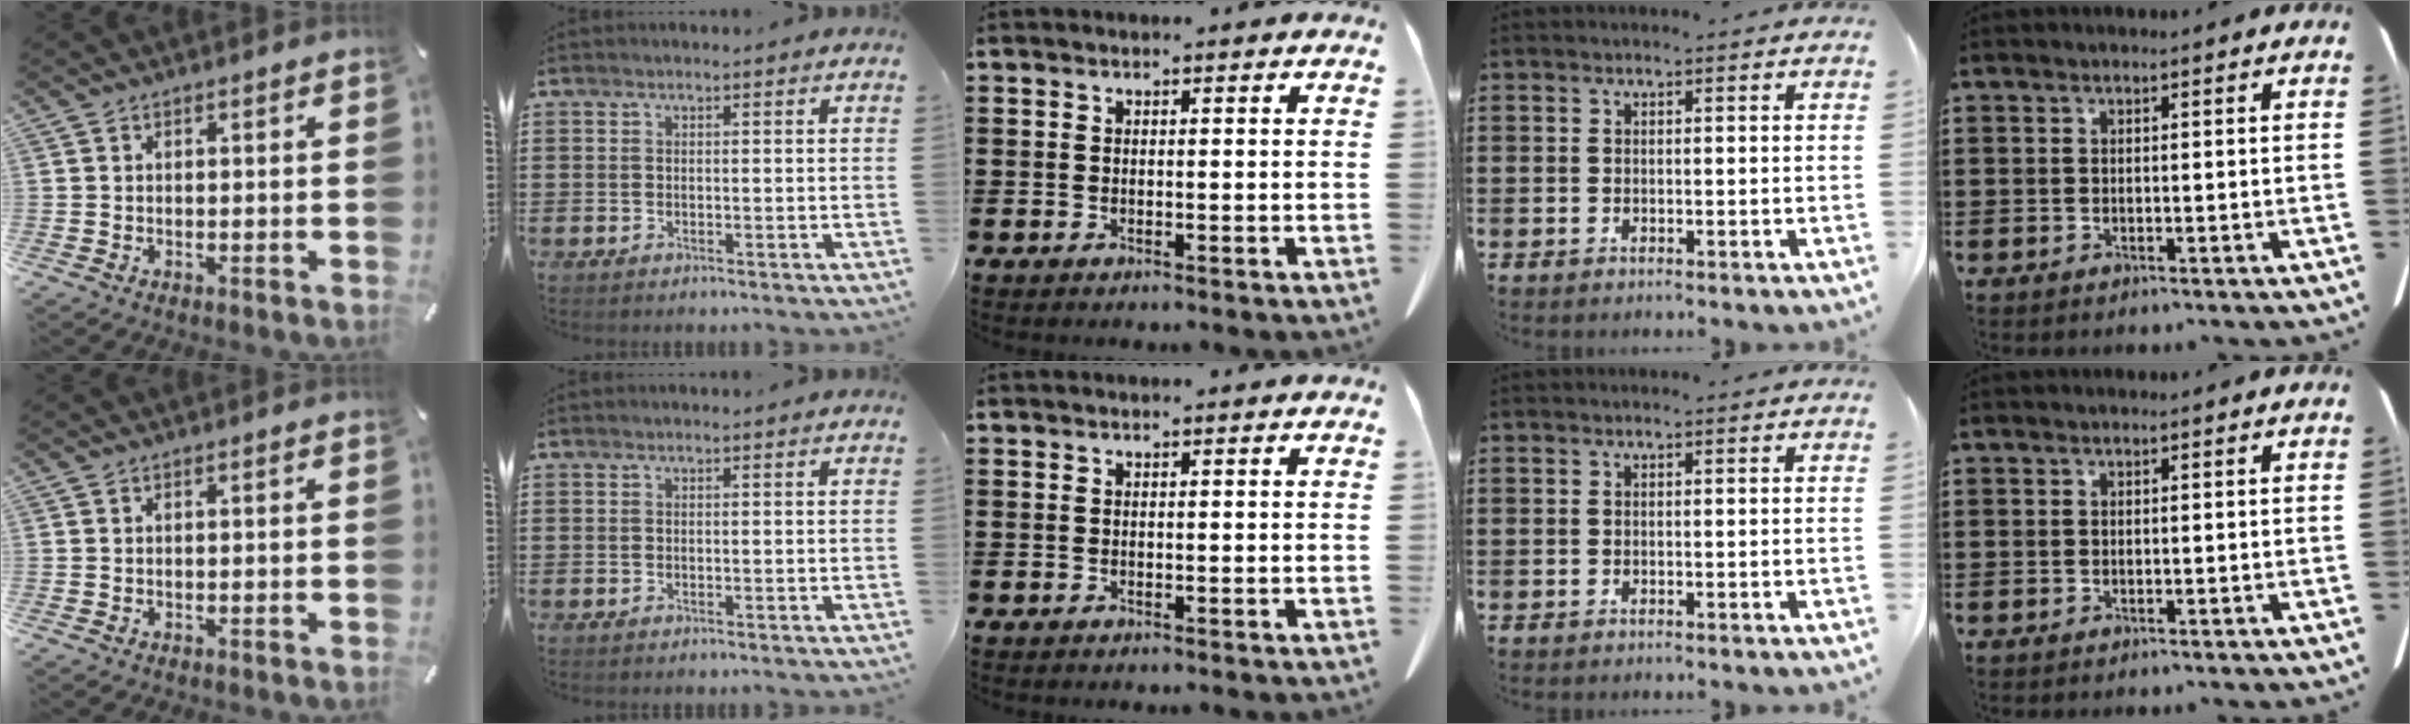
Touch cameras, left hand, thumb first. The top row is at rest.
{}